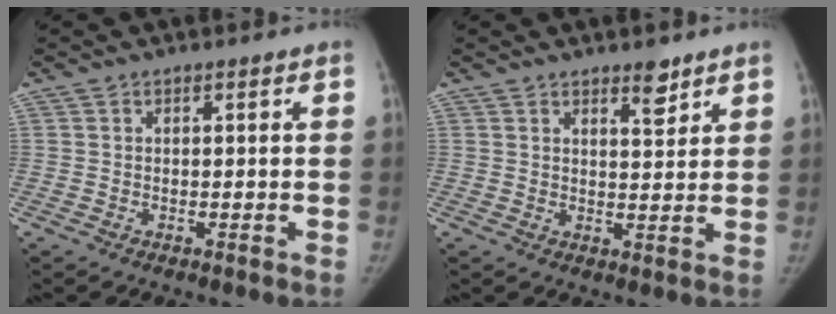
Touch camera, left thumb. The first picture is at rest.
{"total": 4.0, "force": [2.9, 1.4, 2.3], "torque": [-0.017, -0.021, 0.044]}